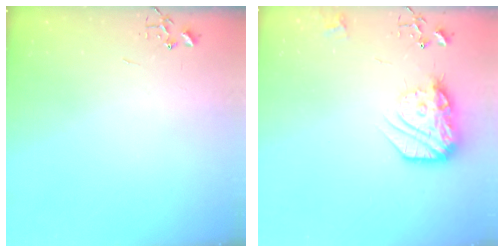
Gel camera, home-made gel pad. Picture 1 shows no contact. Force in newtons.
{"total": 16.2, "press": 16.2, "slide": 0.6}